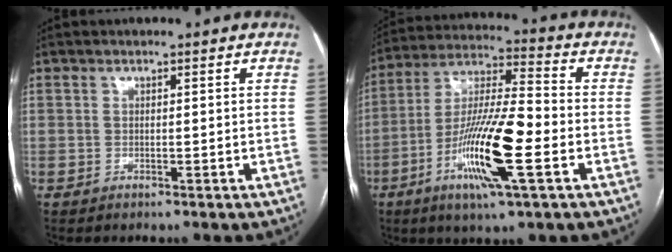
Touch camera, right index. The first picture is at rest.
{"total": 16.0, "force": [-5.2, 1.6, 15.0], "torque": [-0.290, -0.011, -0.096]}